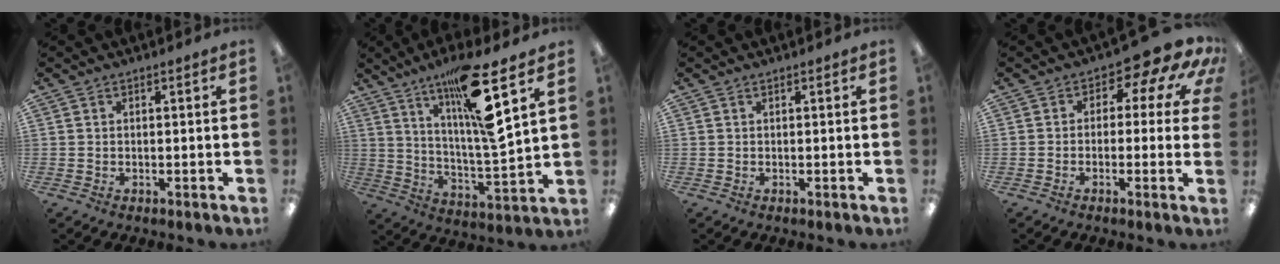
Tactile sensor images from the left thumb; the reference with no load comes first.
{"total": 18.2, "force": [11.5, 2.3, 13.9], "torque": [-0.237, -0.058, 0.175]}
{"total": 0.0}
{"total": 8.1, "force": [3.1, 4.3, 6.1], "torque": [-0.083, -0.021, 0.050]}